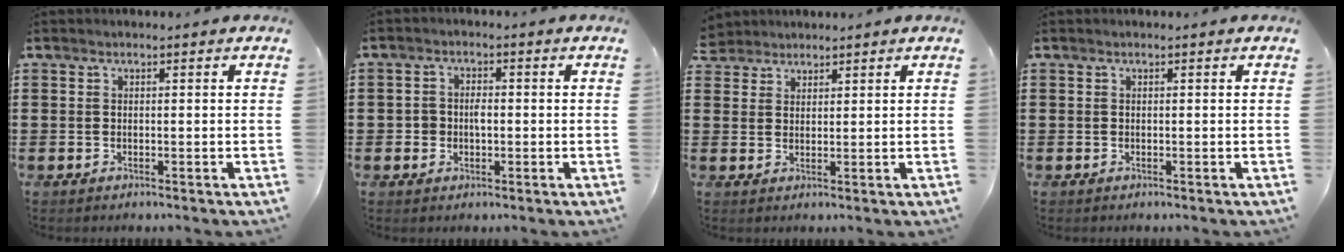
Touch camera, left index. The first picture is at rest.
{"total": 2.1, "force": [-0.4, 1.6, 1.3], "torque": [-0.029, 0.005, -0.011]}
{"total": 2.5, "force": [2.2, 1.1, -0.2], "torque": [-0.007, 0.004, 0.043]}
{"total": 0.0}